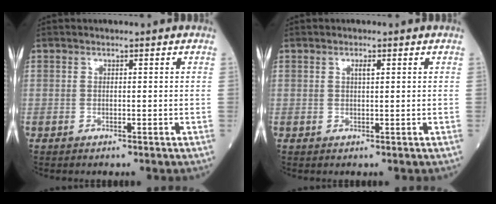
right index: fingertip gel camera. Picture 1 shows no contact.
{"total": 1.1, "force": [0.5, 0.2, 1.0], "torque": [-0.020, 0.001, 0.007]}